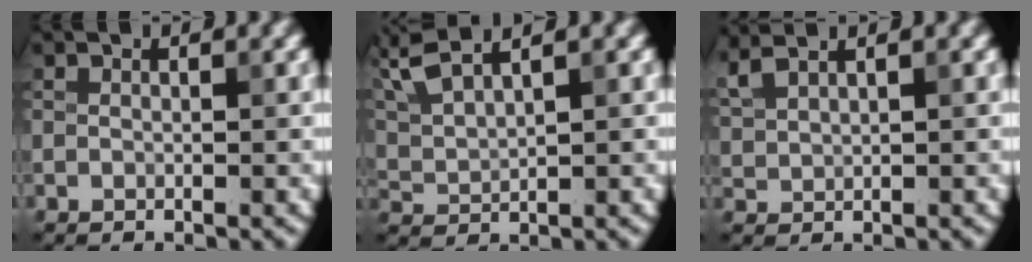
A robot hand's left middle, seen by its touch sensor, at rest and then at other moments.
{"total": 4.8, "force": [3.9, 1.0, 2.5], "torque": [-0.067, 0.019, 0.077]}
{"total": 3.1, "force": [2.5, 0.8, 1.7], "torque": [-0.050, 0.017, 0.050]}